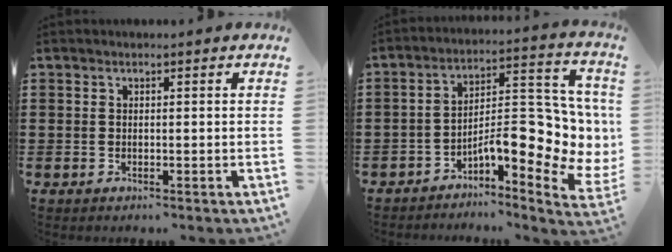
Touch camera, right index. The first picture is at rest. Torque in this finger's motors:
{"motor_torque": [2.14, 0.00, 0.87, 0.18]}